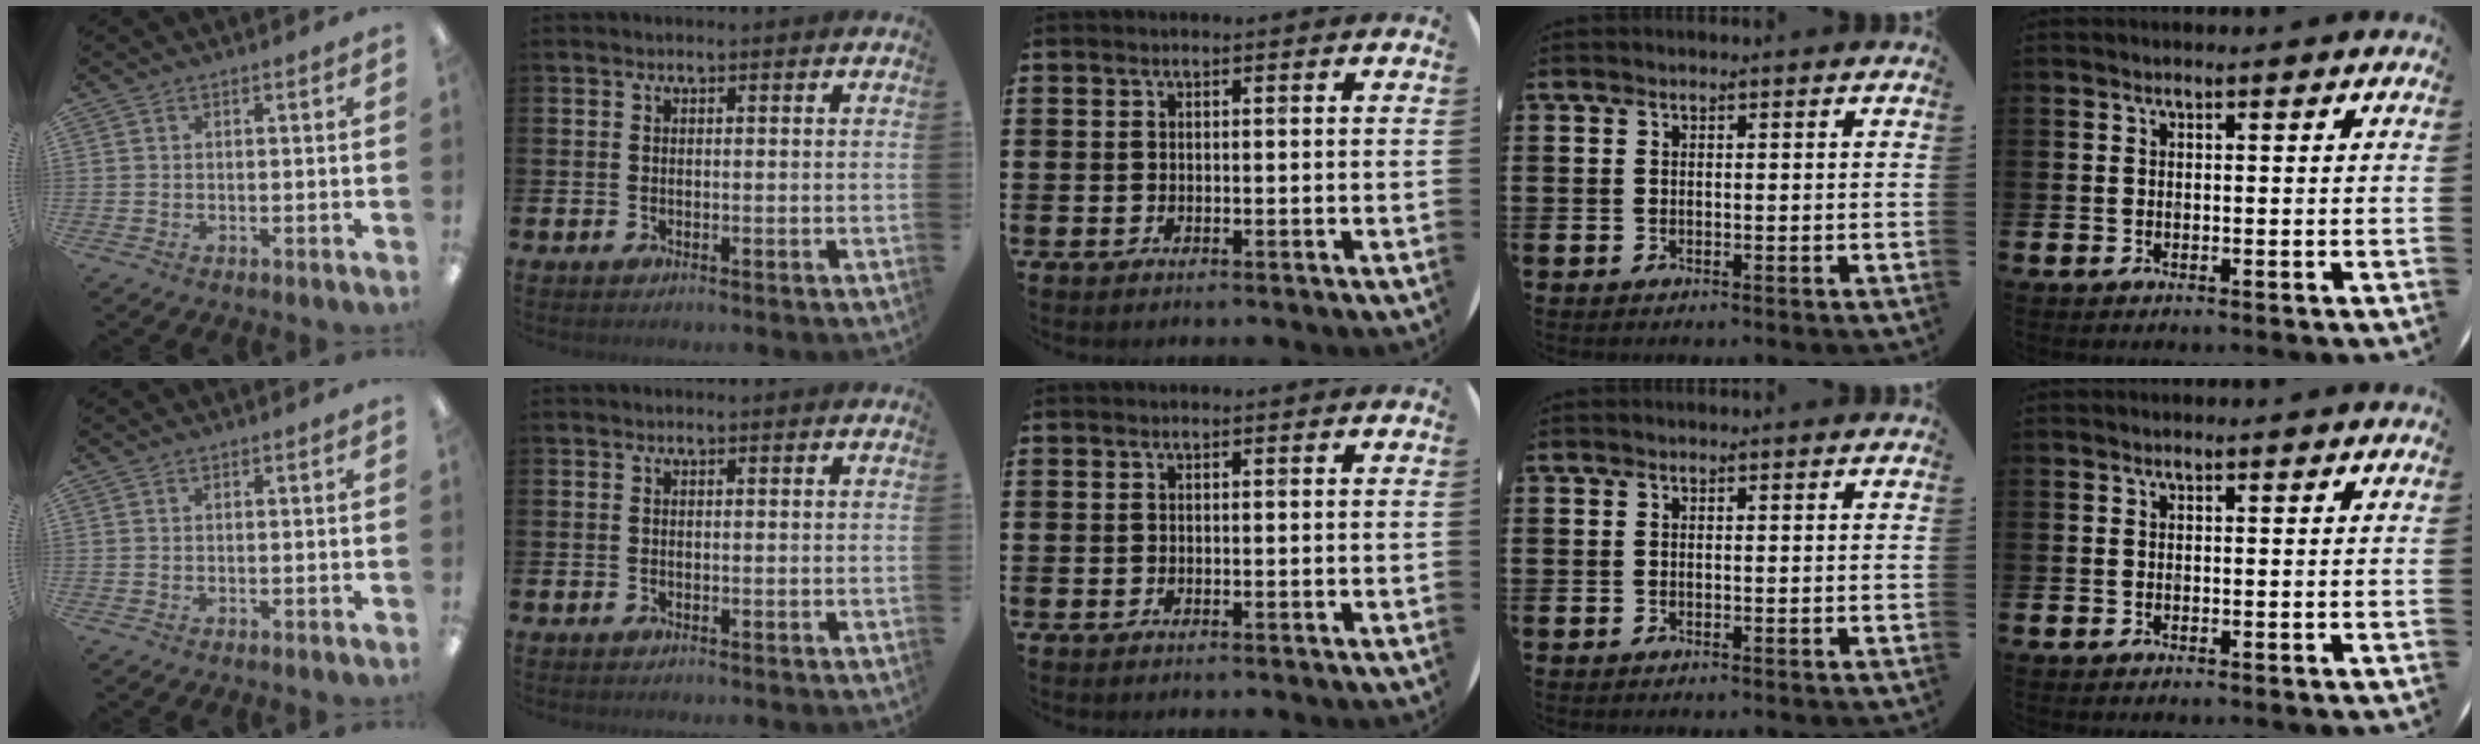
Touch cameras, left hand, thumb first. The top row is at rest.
{}